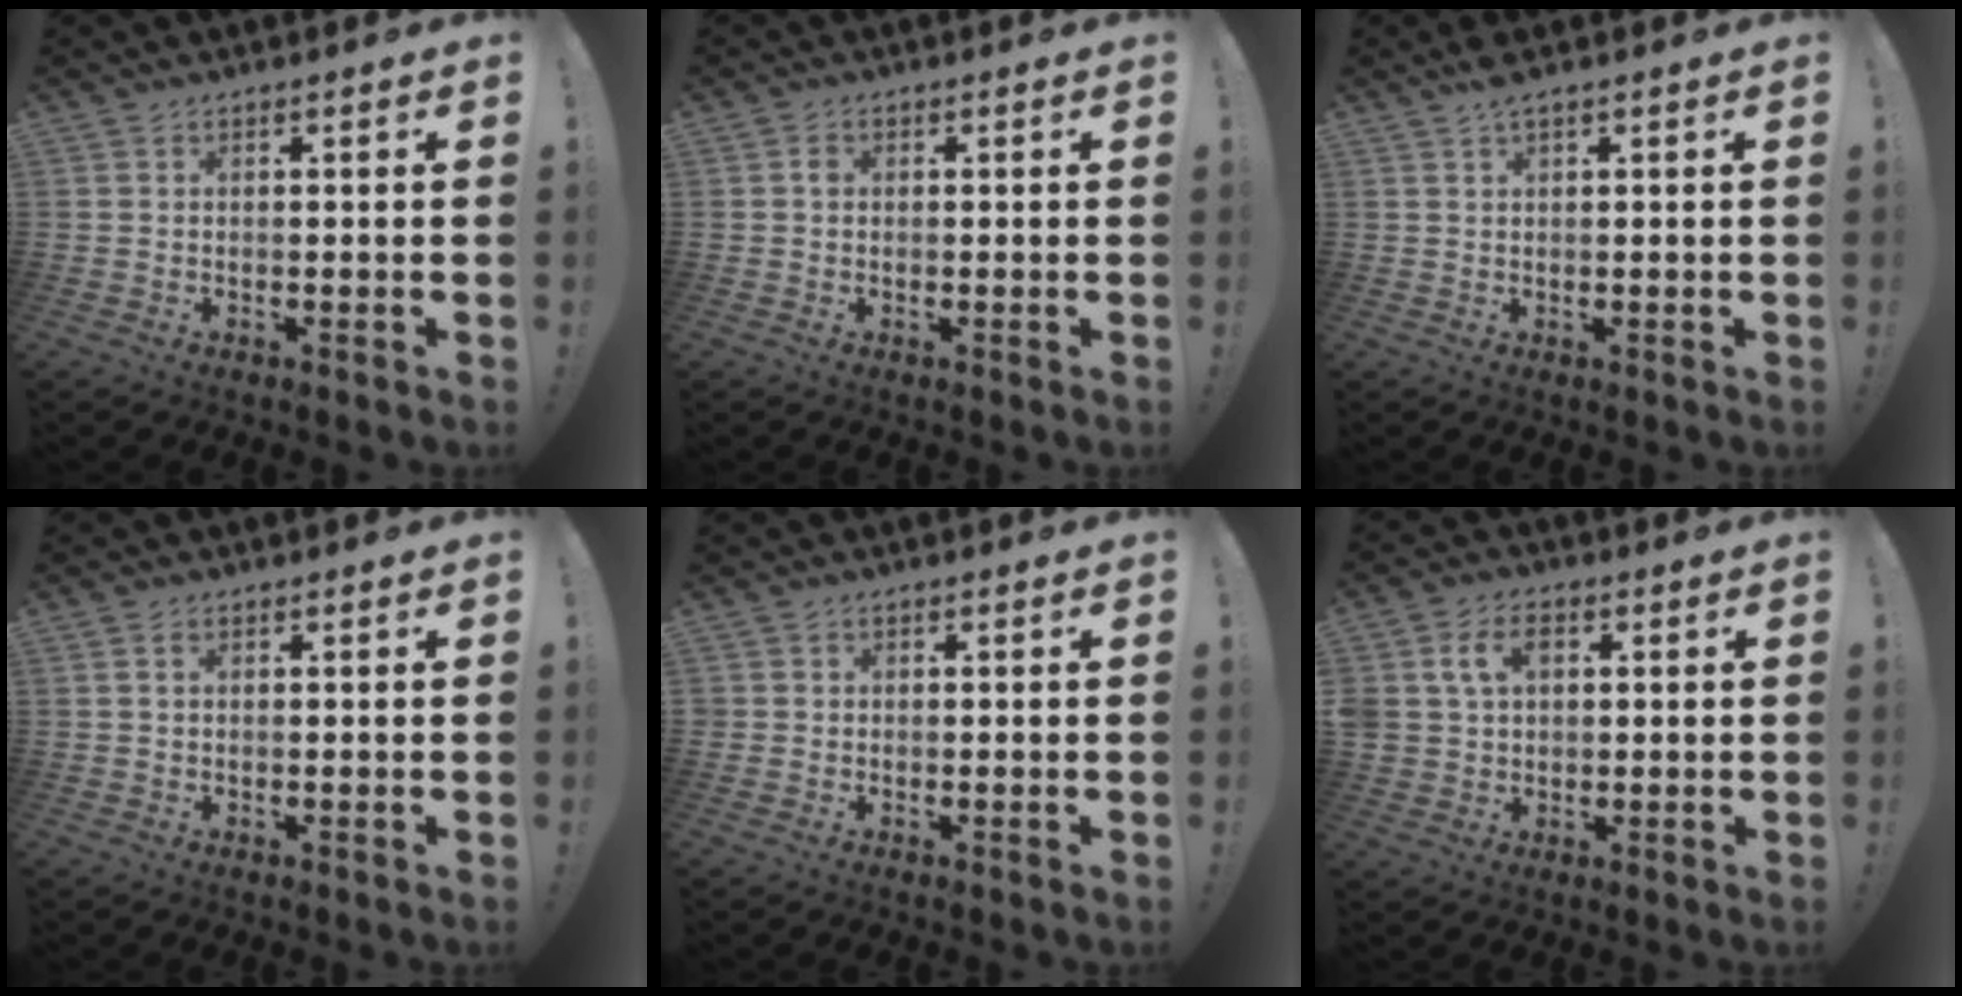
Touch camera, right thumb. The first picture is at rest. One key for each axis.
{"total": 1.3, "fx": -0.1, "fy": 1.1, "fz": 0.7, "tx": -0.008, "ty": 0.003, "tz": -0.002}
{"total": 2.6, "fx": 2.0, "fy": 0.3, "fz": 1.7, "tx": -0.037, "ty": -0.008, "tz": 0.035}
{"total": 1.0, "fx": 0.3, "fy": 0.7, "fz": 0.6, "tx": -0.015, "ty": 0.005, "tz": 0.006}
{"total": 0.9, "fx": 0.0, "fy": 0.9, "fz": 0.0, "tx": -0.005, "ty": 0.005, "tz": 0.001}
{"total": 8.5, "fx": 2.7, "fy": 6.5, "fz": 4.8, "tx": -0.092, "ty": 0.007, "tz": 0.053}